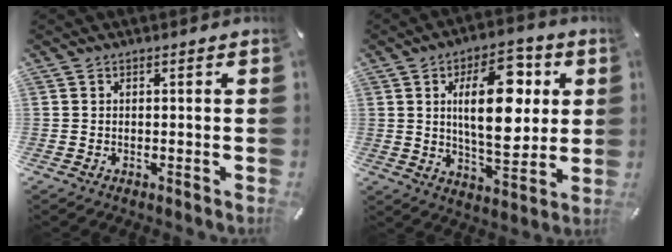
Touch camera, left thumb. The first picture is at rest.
{"total": 17.8, "force": [4.3, 9.1, 14.7], "torque": [-0.225, -0.009, 0.063]}